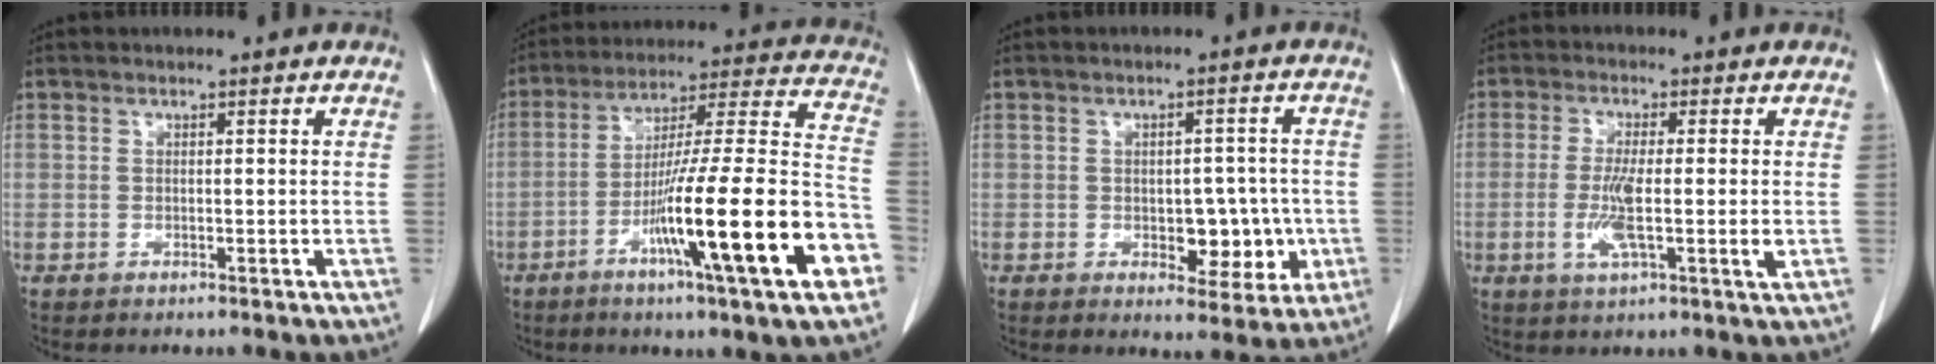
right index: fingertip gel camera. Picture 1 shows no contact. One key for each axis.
{"total": 23.7, "fx": -9.1, "fy": 0.7, "fz": 21.9, "tx": -0.300, "ty": -0.010, "tz": -0.148}
{"total": 6.8, "fx": -1.3, "fy": 3.8, "fz": 5.5, "tx": -0.055, "ty": 0.010, "tz": -0.009}
{"total": 7.0, "fx": -1.1, "fy": 0.7, "fz": 6.9, "tx": -0.129, "ty": -0.013, "tz": -0.023}